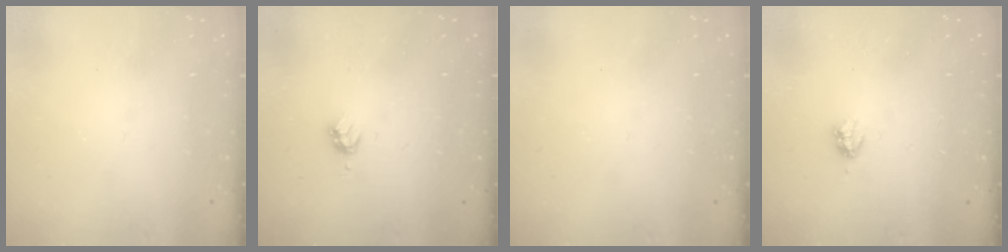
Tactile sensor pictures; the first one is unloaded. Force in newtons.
{"total": 2.9, "press": 2.8, "slide": 0.4}
{"total": 0.0}
{"total": 2.9, "press": 2.9, "slide": 0.5}